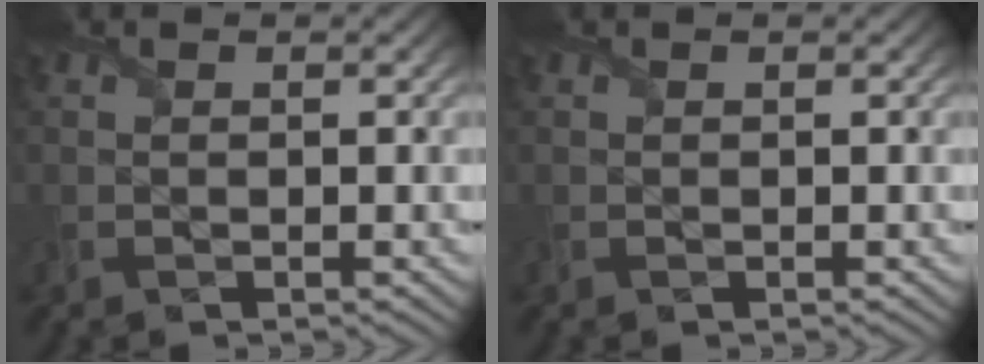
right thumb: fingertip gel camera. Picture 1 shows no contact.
{"total": 0.0}